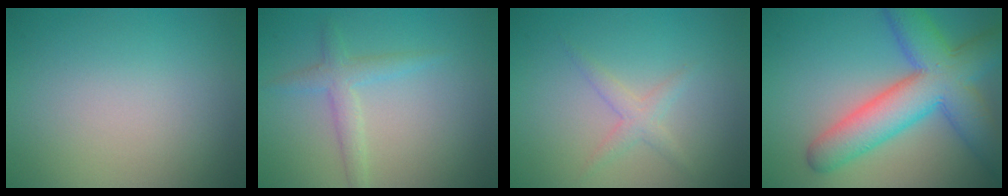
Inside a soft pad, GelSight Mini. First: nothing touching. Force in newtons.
{"total": 2.3, "press": 2.3, "slide": 0.1}
{"total": 1.6, "press": 1.6, "slide": 0.1}
{"total": 9.5, "press": 9.5, "slide": 0.3}